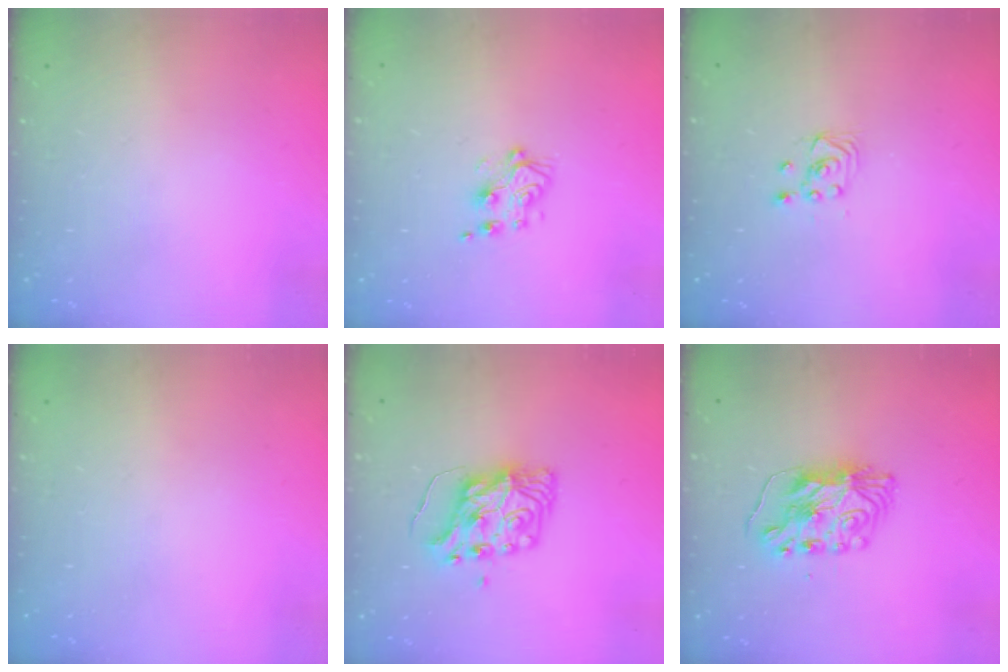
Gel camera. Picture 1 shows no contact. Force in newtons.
{"total": 5.9, "press": 5.9, "slide": 0.5}
{"total": 2.5, "press": 2.2, "slide": 1.1}
{"total": 0.0}
{"total": 8.9, "press": 8.9, "slide": 0.3}
{"total": 7.7, "press": 7.7, "slide": 0.8}